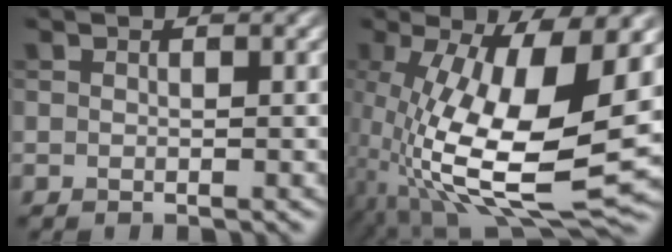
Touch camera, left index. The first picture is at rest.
{"total": 14.0, "force": [-1.8, 4.8, 13.1], "torque": [-0.256, -0.019, -0.024]}